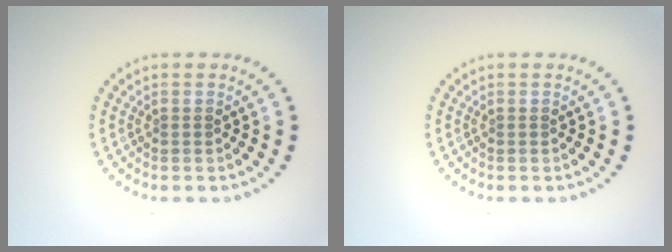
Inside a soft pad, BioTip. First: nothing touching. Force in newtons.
{"total": 0.0}